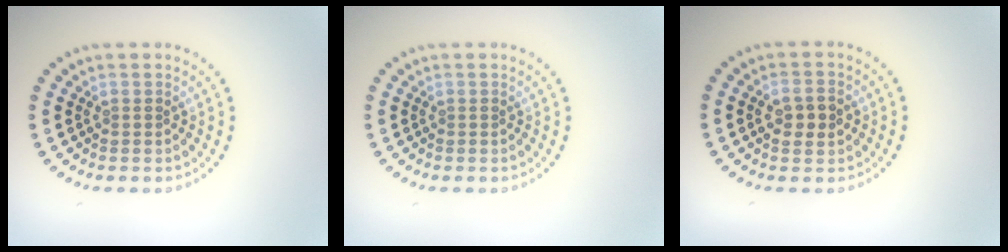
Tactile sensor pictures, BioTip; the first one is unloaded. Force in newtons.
{"total": 0.0}
{"total": 2.6, "press": 2.6, "slide": 0.2}